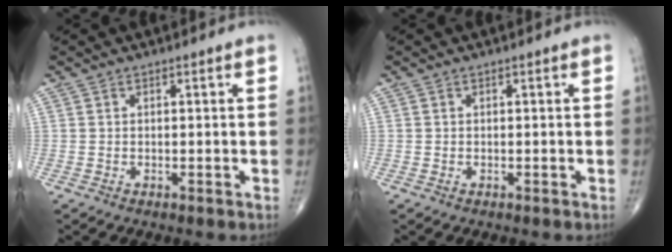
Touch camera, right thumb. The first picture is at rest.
{"total": 0.0}